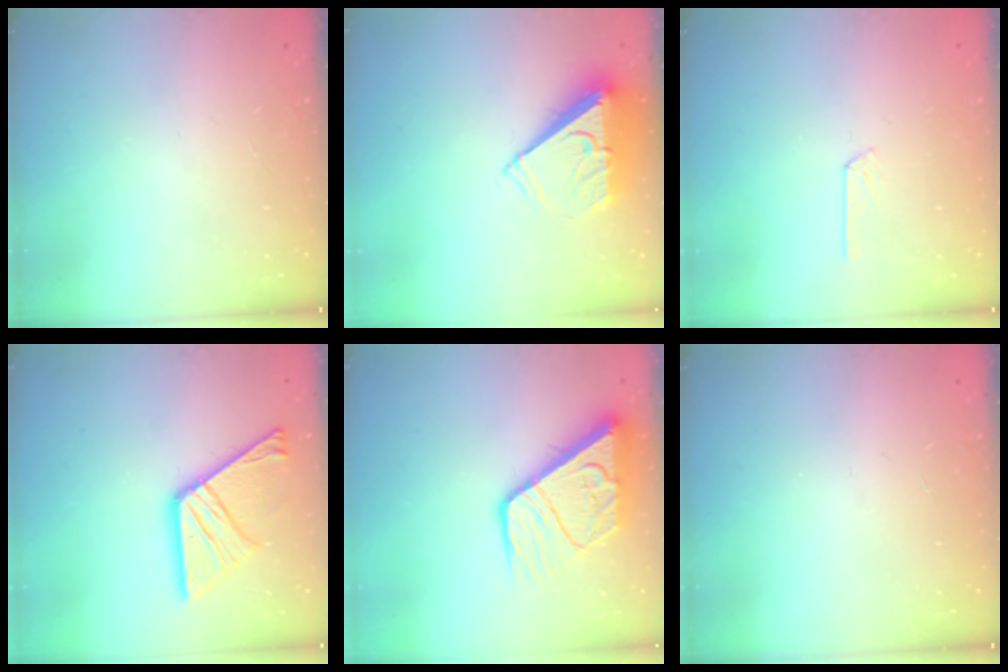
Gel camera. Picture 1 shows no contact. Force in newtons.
{"total": 8.4, "press": 8.3, "slide": 1.3}
{"total": 2.8, "press": 2.8, "slide": 0.3}
{"total": 16.5, "press": 16.4, "slide": 1.8}
{"total": 14.9, "press": 14.8, "slide": 1.8}
{"total": 0.0}